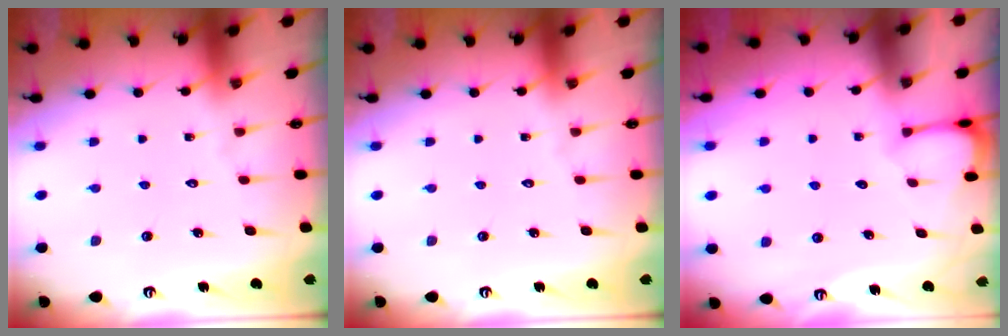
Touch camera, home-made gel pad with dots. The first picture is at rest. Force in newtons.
{"total": 0.0}
{"total": 1.6, "press": 1.6, "slide": 0.1}